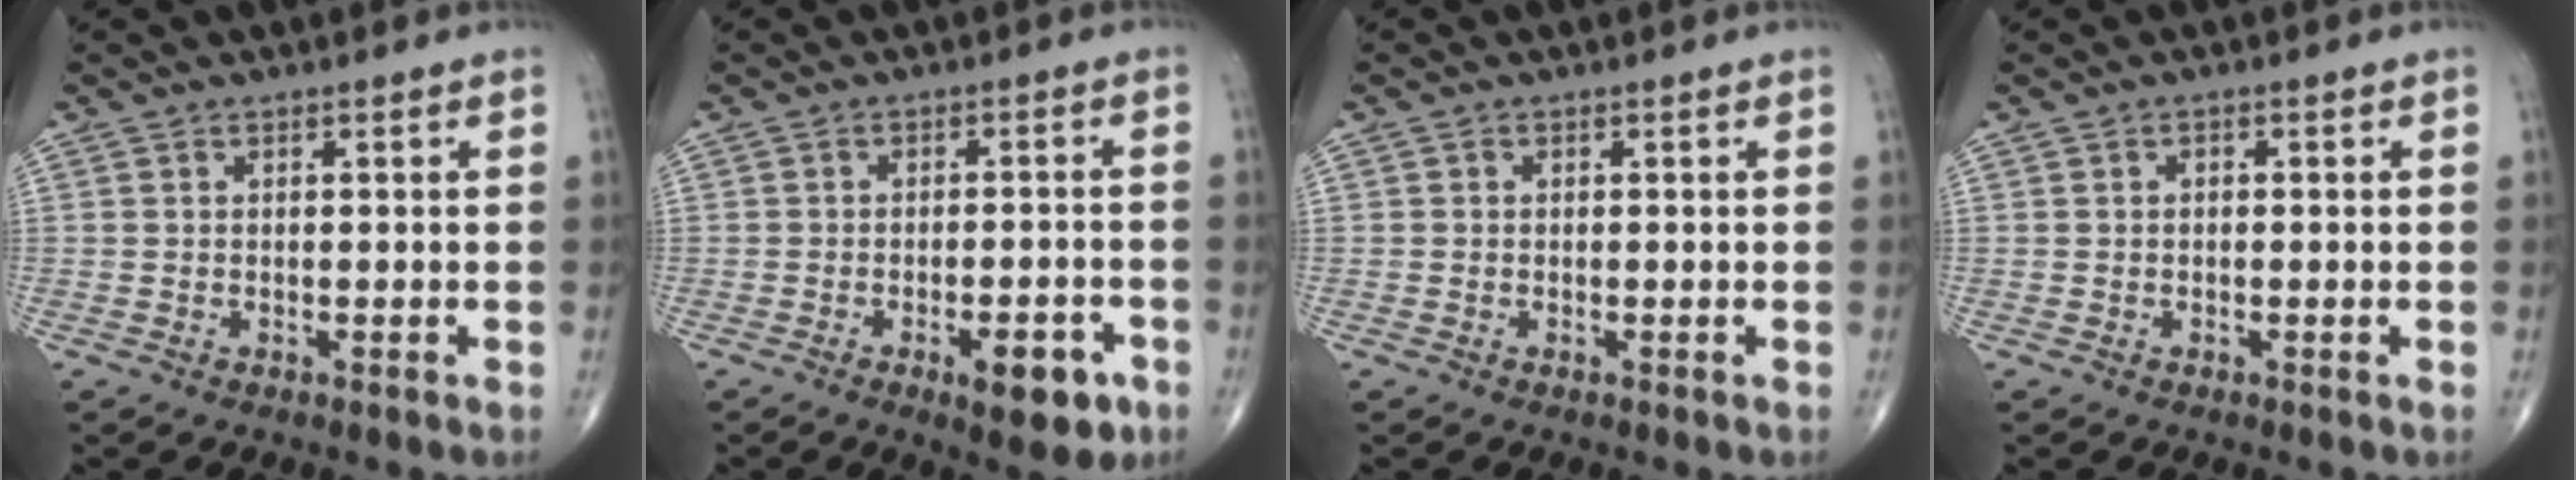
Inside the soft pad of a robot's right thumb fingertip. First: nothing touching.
{"total": 8.1, "force": [-3.8, 3.1, 6.3], "torque": [-0.070, 0.013, -0.047]}
{"total": 0.0}
{"total": 0.5, "force": [0.0, 0.4, 0.4], "torque": [0.000, 0.002, -0.002]}